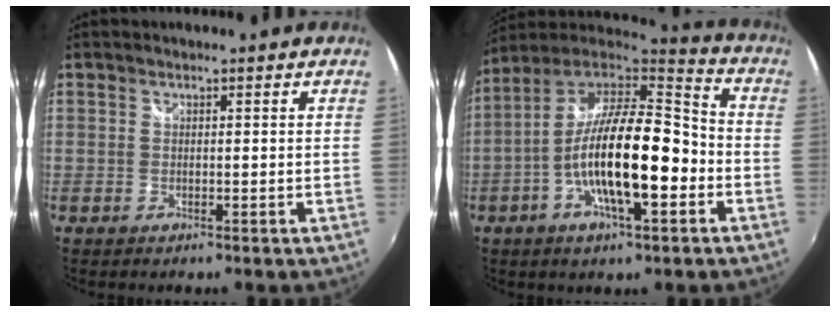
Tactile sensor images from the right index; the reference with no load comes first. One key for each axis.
{"total": 19.1, "fx": -4.9, "fy": 5.8, "fz": 17.5, "tx": -0.319, "ty": -0.004, "tz": -0.094}